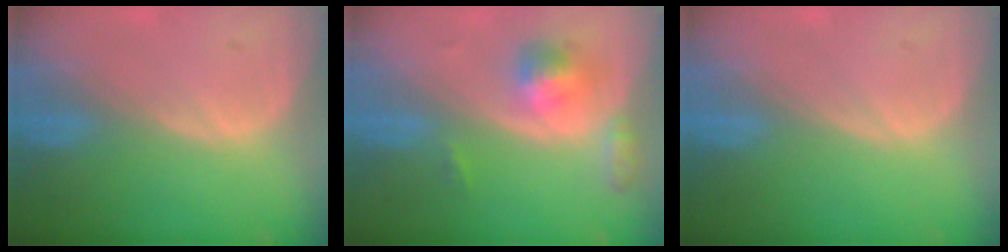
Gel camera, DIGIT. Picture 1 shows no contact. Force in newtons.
{"total": 5.1, "press": 4.8, "slide": 1.7}
{"total": 0.0}